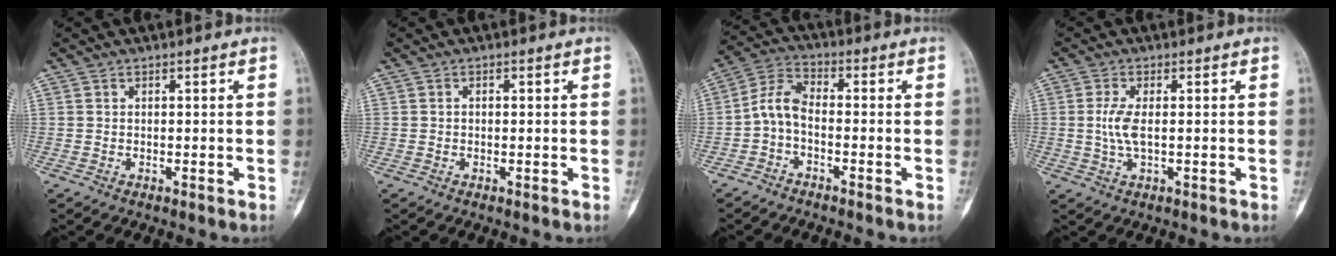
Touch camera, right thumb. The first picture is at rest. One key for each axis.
{"total": 0.6, "fx": -0.1, "fy": 0.5, "fz": 0.3, "tx": 0.003, "ty": 0.003, "tz": -0.004}
{"total": 6.1, "fx": -1.8, "fy": 3.6, "fz": 4.5, "tx": -0.085, "ty": 0.029, "tz": -0.051}
{"total": 4.5, "fx": 0.0, "fy": 2.0, "fz": 4.0, "tx": -0.091, "ty": -0.001, "tz": -0.003}